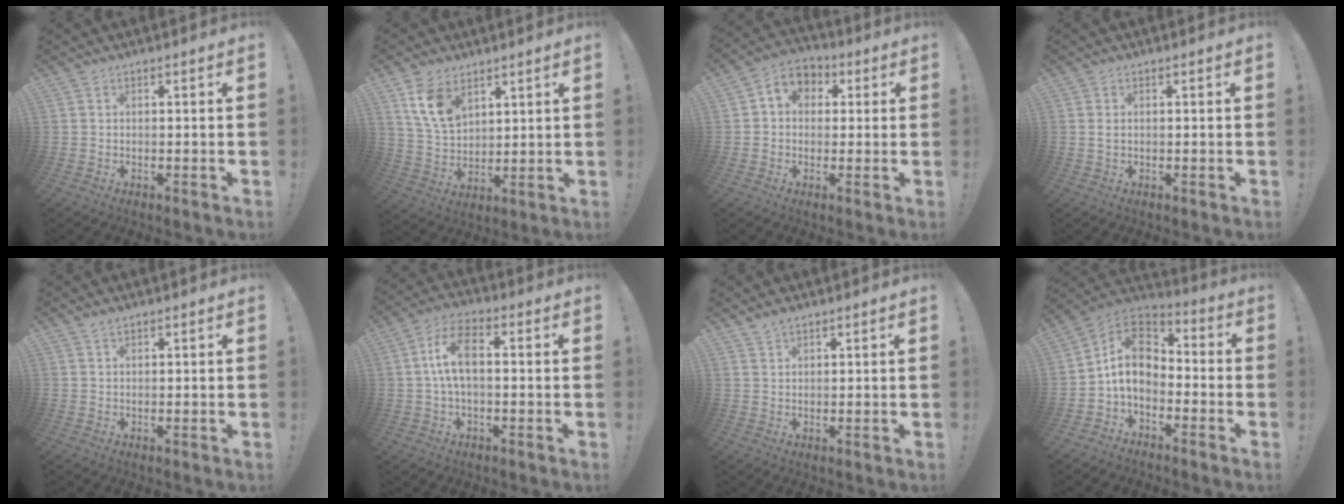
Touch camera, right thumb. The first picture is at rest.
{"total": 11.2, "force": [6.4, 7.0, 5.9], "torque": [-0.120, -0.026, 0.127]}
{"total": 6.9, "force": [1.0, 5.9, 3.5], "torque": [-0.050, 0.003, 0.024]}
{"total": 1.0, "force": [0.4, 0.5, 0.8], "torque": [-0.007, -0.001, 0.005]}
{"total": 1.4, "force": [1.1, 0.5, 0.7], "torque": [-0.008, -0.004, 0.020]}
{"total": 9.6, "force": [0.8, 4.7, 8.4], "torque": [-0.167, 0.012, 0.017]}
{"total": 2.3, "force": [2.0, 0.8, 0.8], "torque": [-0.012, -0.012, 0.037]}
{"total": 11.7, "force": [-0.1, 8.3, 8.3], "torque": [-0.144, 0.008, 0.002]}